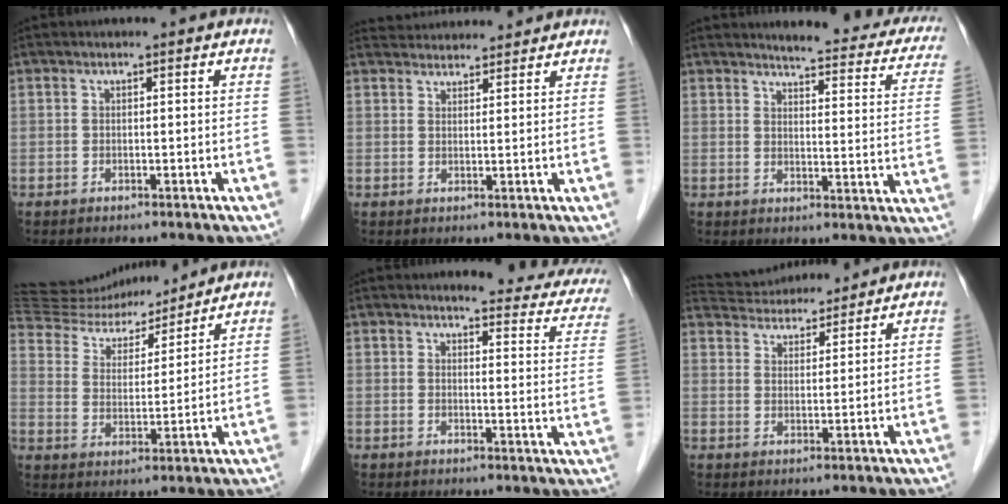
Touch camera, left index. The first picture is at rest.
{"total": 8.1, "force": [7.8, 1.7, 1.3], "torque": [-0.013, 0.031, 0.113]}
{"total": 17.0, "force": [15.2, 3.5, 6.8], "torque": [-0.054, -0.041, 0.153]}
{"total": 16.6, "force": [15.7, 4.1, 3.5], "torque": [-0.067, 0.011, 0.275]}
{"total": 13.3, "force": [12.0, 2.9, 5.0], "torque": [-0.025, -0.042, 0.107]}
{"total": 10.8, "force": [10.2, 2.4, 2.5], "torque": [-0.040, 0.025, 0.167]}